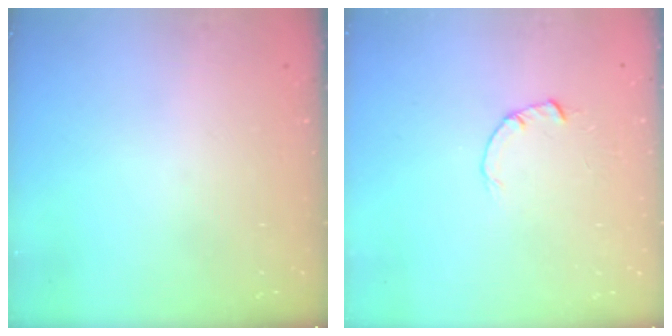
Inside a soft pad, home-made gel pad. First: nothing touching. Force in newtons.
{"total": 1.8, "press": 1.7, "slide": 0.3}